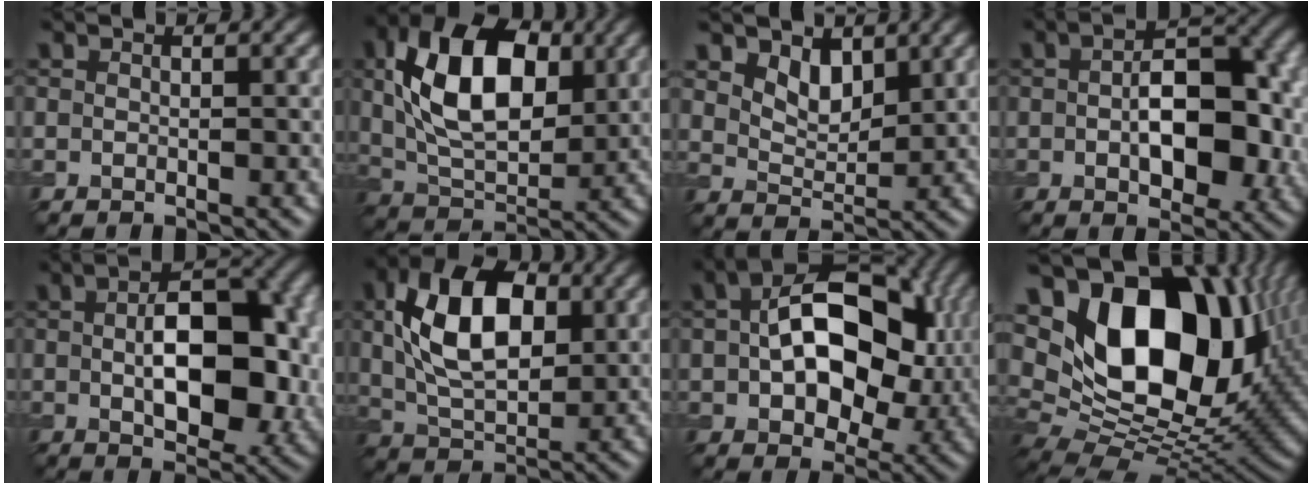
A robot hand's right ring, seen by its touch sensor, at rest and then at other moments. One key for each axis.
{"total": 10.5, "fx": 2.9, "fy": 6.4, "fz": 7.8, "tx": -0.130, "ty": 0.015, "tz": 0.047}
{"total": 3.0, "fx": 2.3, "fy": 1.7, "fz": 1.1, "tx": -0.027, "ty": -0.005, "tz": 0.036}
{"total": 8.4, "fx": -0.2, "fy": 4.6, "fz": 7.1, "tx": -0.100, "ty": 0.008, "tz": -0.005}
{"total": 9.4, "fx": 0.2, "fy": 5.0, "fz": 8.0, "tx": -0.119, "ty": 0.005, "tz": 0.005}
{"total": 9.6, "fx": 2.5, "fy": 5.8, "fz": 7.2, "tx": -0.128, "ty": 0.016, "tz": 0.043}
{"total": 12.7, "fx": 1.5, "fy": 8.1, "fz": 9.7, "tx": -0.142, "ty": 0.013, "tz": 0.026}
{"total": 16.9, "fx": 5.7, "fy": 10.7, "fz": 11.8, "tx": -0.177, "ty": 0.010, "tz": 0.098}